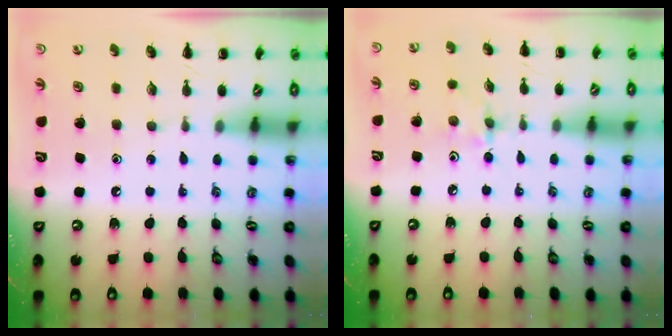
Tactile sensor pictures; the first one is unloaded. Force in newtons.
{"total": 2.2, "press": 2.1, "slide": 0.6}